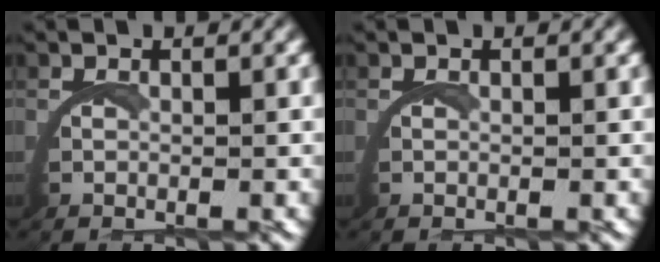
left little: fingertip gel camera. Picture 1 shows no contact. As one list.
[{"total": 0.0}]